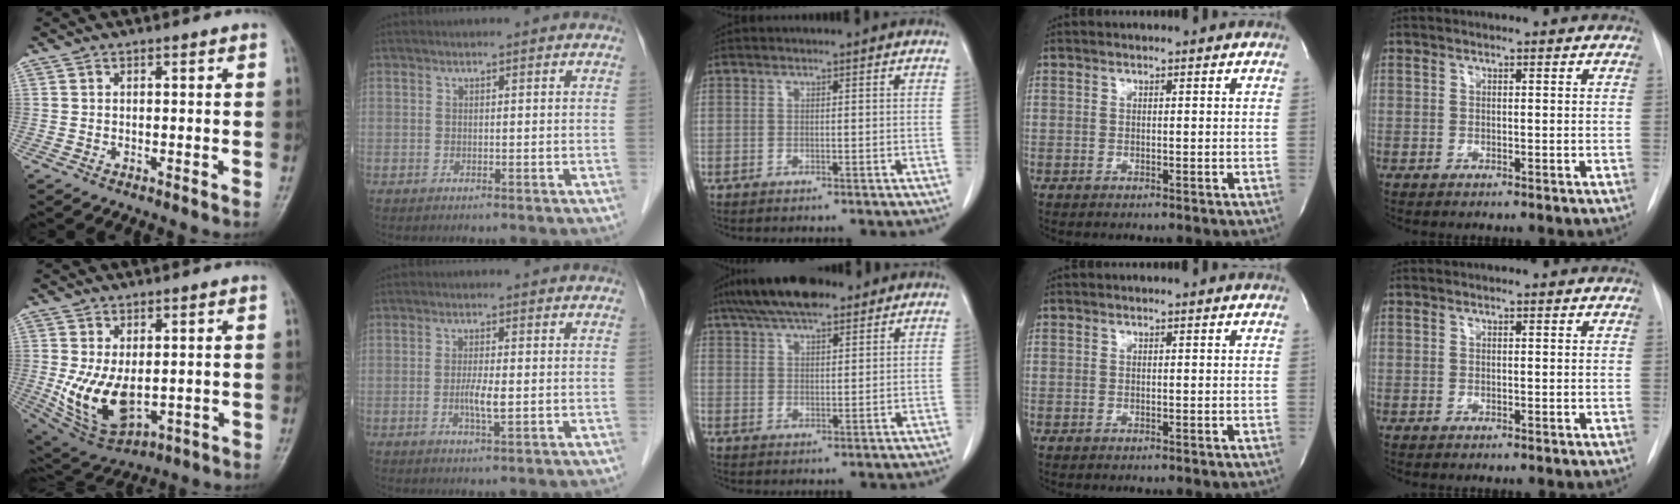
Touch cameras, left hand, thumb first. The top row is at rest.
{"thumb": {"total": 11.2, "force": [-0.5, 6.5, 9.1], "torque": [-0.160, -0.020, 0.015]}, "index": {"total": 3.1, "force": [-1.3, 0.3, 2.9], "torque": [-0.058, -0.011, -0.022]}, "middle": {"total": 10.7, "force": [8.3, 2.9, 6.1], "torque": [-0.106, 0.028, 0.143]}}